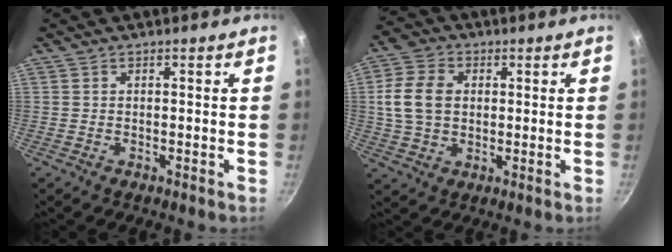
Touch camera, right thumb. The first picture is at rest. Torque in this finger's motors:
{"motor_torque": [-1.31, 1.47, 0.13, 0.04, 0.18]}